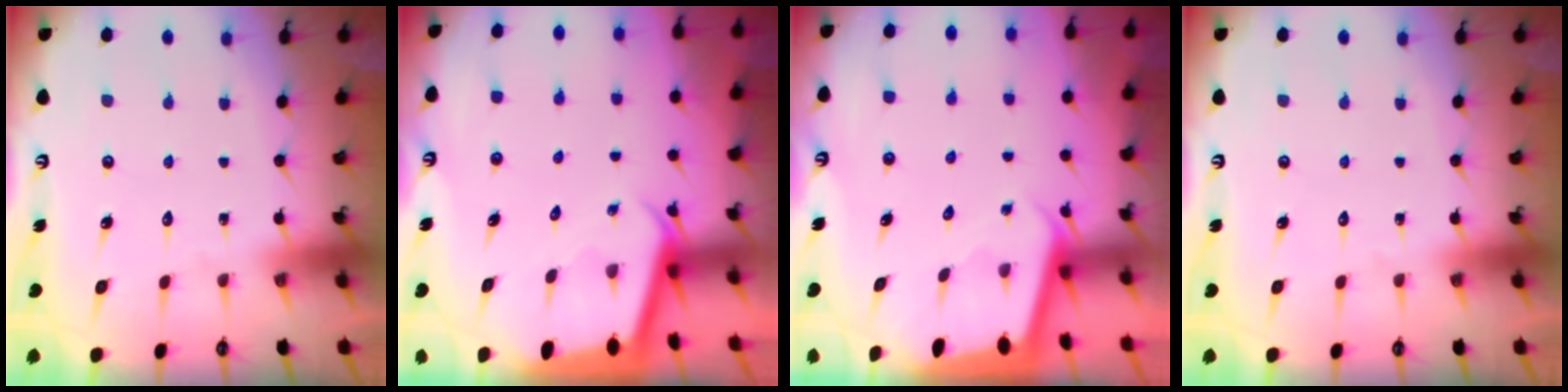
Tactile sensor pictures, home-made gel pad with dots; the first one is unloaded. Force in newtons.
{"total": 2.0, "press": 2.0, "slide": 0.0}
{"total": 1.8, "press": 1.8, "slide": 0.1}
{"total": 0.0}